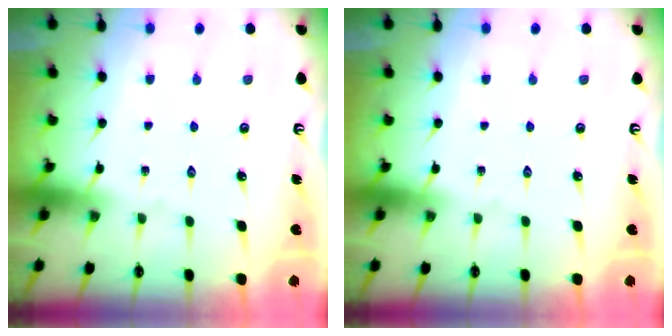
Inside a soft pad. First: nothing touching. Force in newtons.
{"total": 0.0}